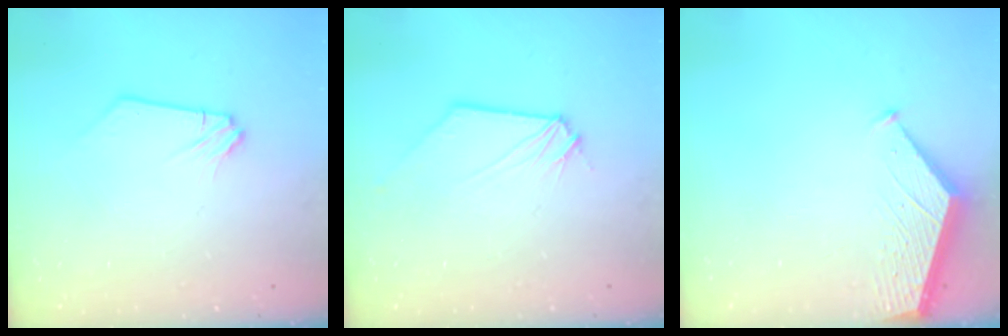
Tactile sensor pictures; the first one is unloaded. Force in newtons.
{"total": 0.0}
{"total": 1.8, "press": 1.8, "slide": 0.2}